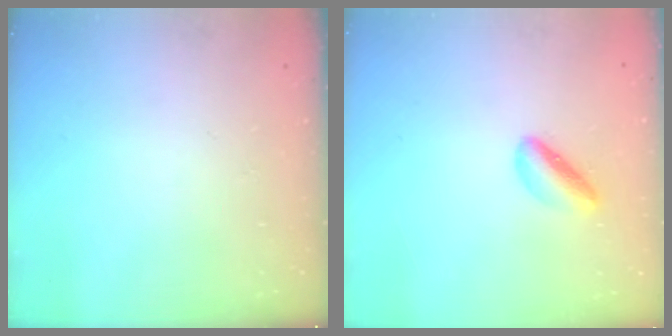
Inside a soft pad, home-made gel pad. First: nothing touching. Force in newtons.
{"total": 3.9, "press": 3.8, "slide": 1.0}